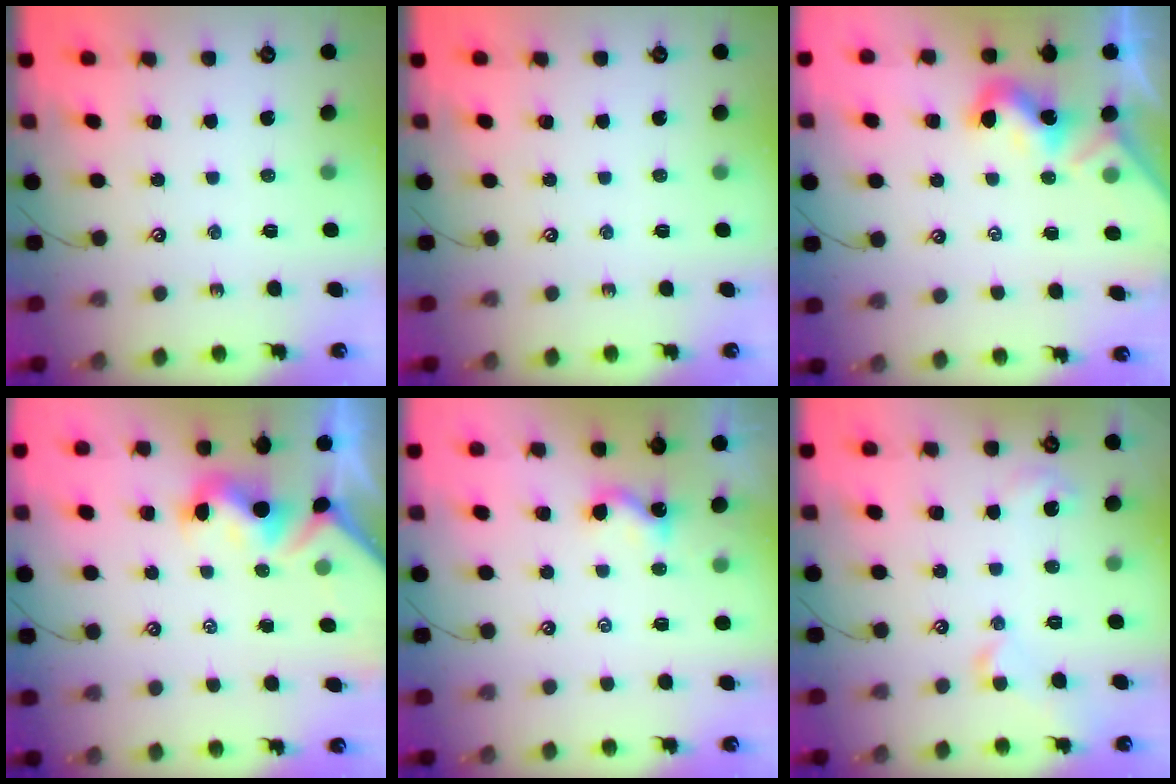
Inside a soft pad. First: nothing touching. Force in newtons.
{"total": 0.0}
{"total": 1.8, "press": 1.8, "slide": 0.5}
{"total": 2.2, "press": 2.1, "slide": 0.7}
{"total": 1.7, "press": 1.7, "slide": 0.2}
{"total": 3.1, "press": 3.1, "slide": 0.7}